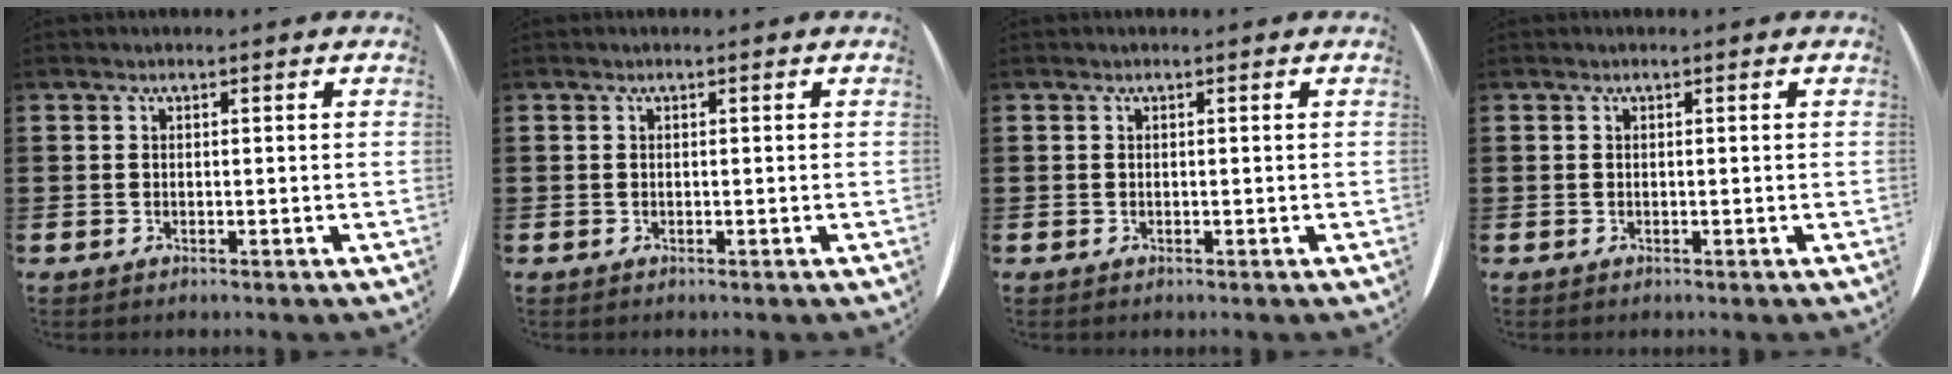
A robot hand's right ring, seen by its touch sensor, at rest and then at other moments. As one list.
[{"total": 0.0}, {"total": 0.0}, {"total": 0.0}]